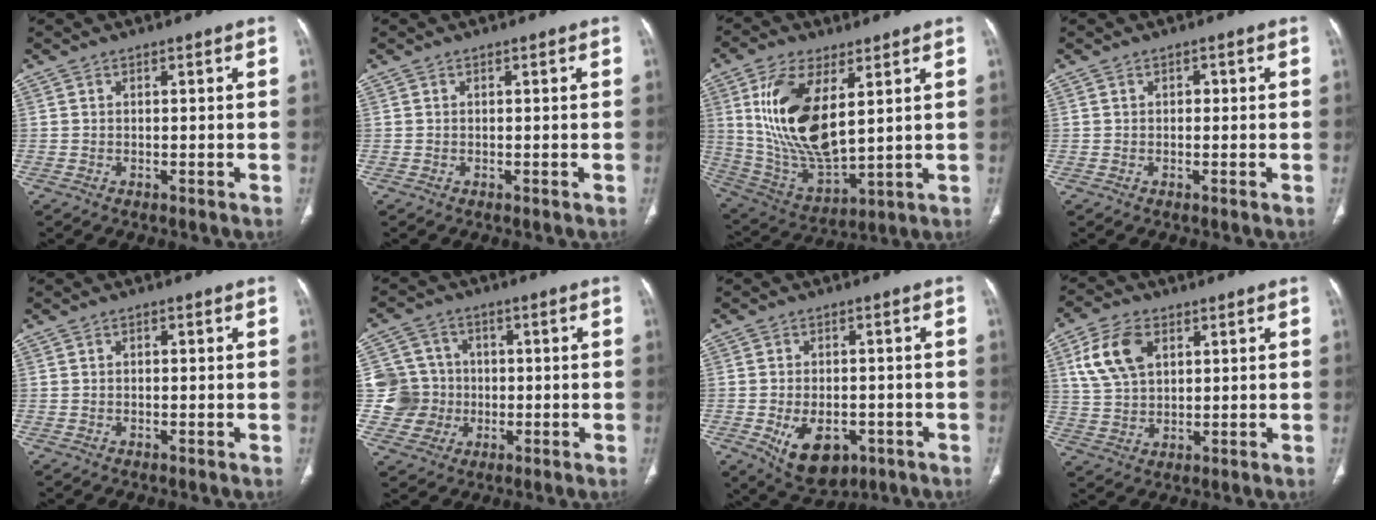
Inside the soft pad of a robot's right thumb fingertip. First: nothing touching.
{"total": 0.0}
{"total": 18.5, "force": [5.3, 8.6, 15.5], "torque": [-0.297, -0.026, 0.117]}
{"total": 0.9, "force": [0.1, 0.7, 0.6], "torque": [-0.004, 0.003, -0.001]}
{"total": 0.7, "force": [0.1, 0.5, 0.5], "torque": [-0.005, 0.003, 0.000]}
{"total": 9.5, "force": [-0.6, 9.3, 1.6], "torque": [0.004, 0.016, -0.010]}
{"total": 10.3, "force": [-3.9, 6.5, 7.1], "torque": [-0.098, 0.007, -0.043]}
{"total": 10.3, "force": [3.8, 6.5, 7.0], "torque": [-0.129, -0.002, 0.077]}